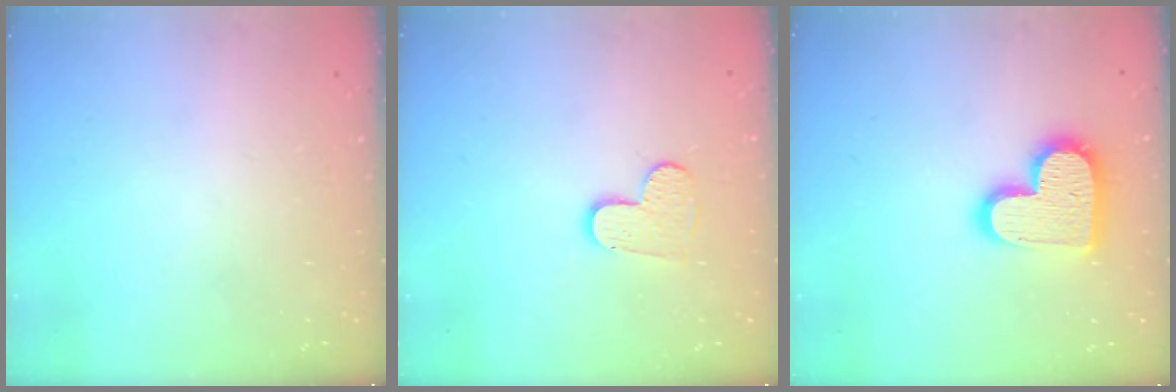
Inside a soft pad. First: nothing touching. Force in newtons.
{"total": 5.7, "press": 5.7, "slide": 0.3}
{"total": 16.0, "press": 16.0, "slide": 1.1}